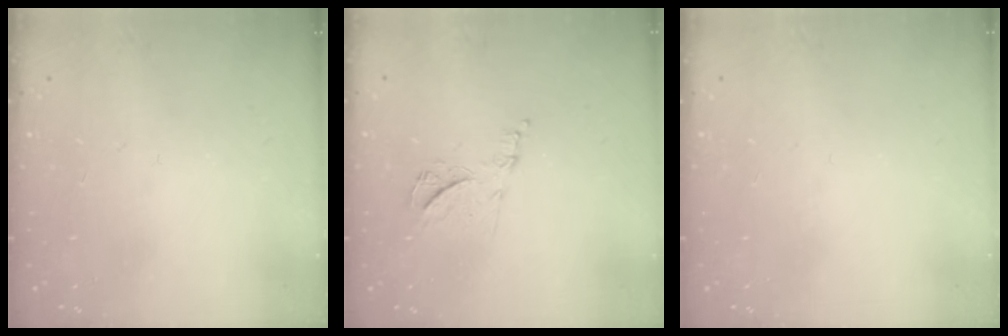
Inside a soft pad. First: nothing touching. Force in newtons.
{"total": 9.1, "press": 9.1, "slide": 0.5}
{"total": 0.0}